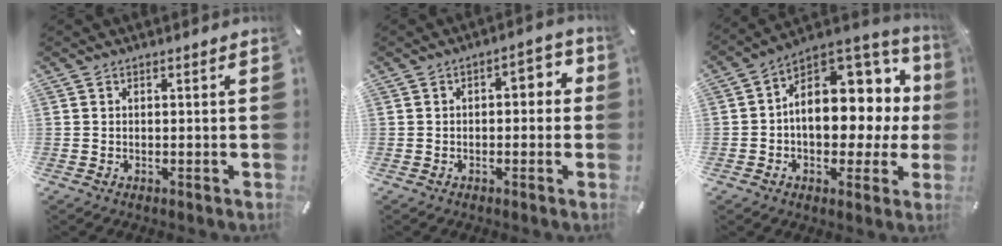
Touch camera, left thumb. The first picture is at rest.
{"total": 3.7, "force": [-0.9, 2.3, 2.8], "torque": [-0.039, 0.012, -0.025]}
{"total": 13.7, "force": [1.8, 10.1, 9.1], "torque": [-0.109, -0.028, 0.035]}